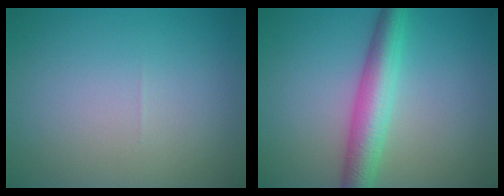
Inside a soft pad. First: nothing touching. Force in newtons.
{"total": 4.9, "press": 4.9, "slide": 0.1}